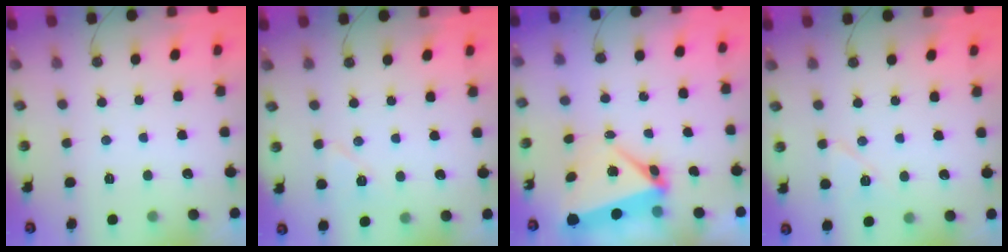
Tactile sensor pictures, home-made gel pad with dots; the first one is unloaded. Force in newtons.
{"total": 6.3, "press": 6.2, "slide": 0.8}
{"total": 6.0, "press": 6.0, "slide": 0.3}
{"total": 6.8, "press": 6.8, "slide": 0.5}